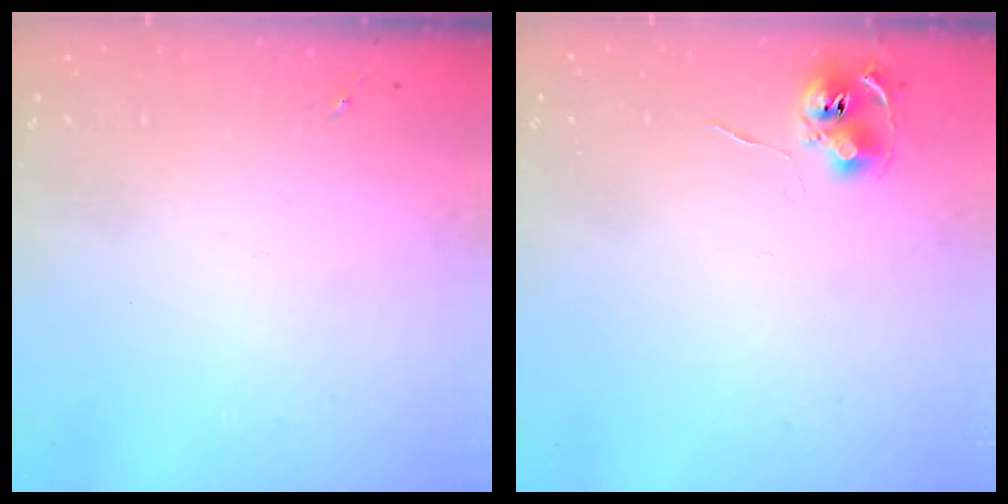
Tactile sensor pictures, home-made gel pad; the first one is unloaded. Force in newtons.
{"total": 7.5, "press": 7.5, "slide": 0.5}